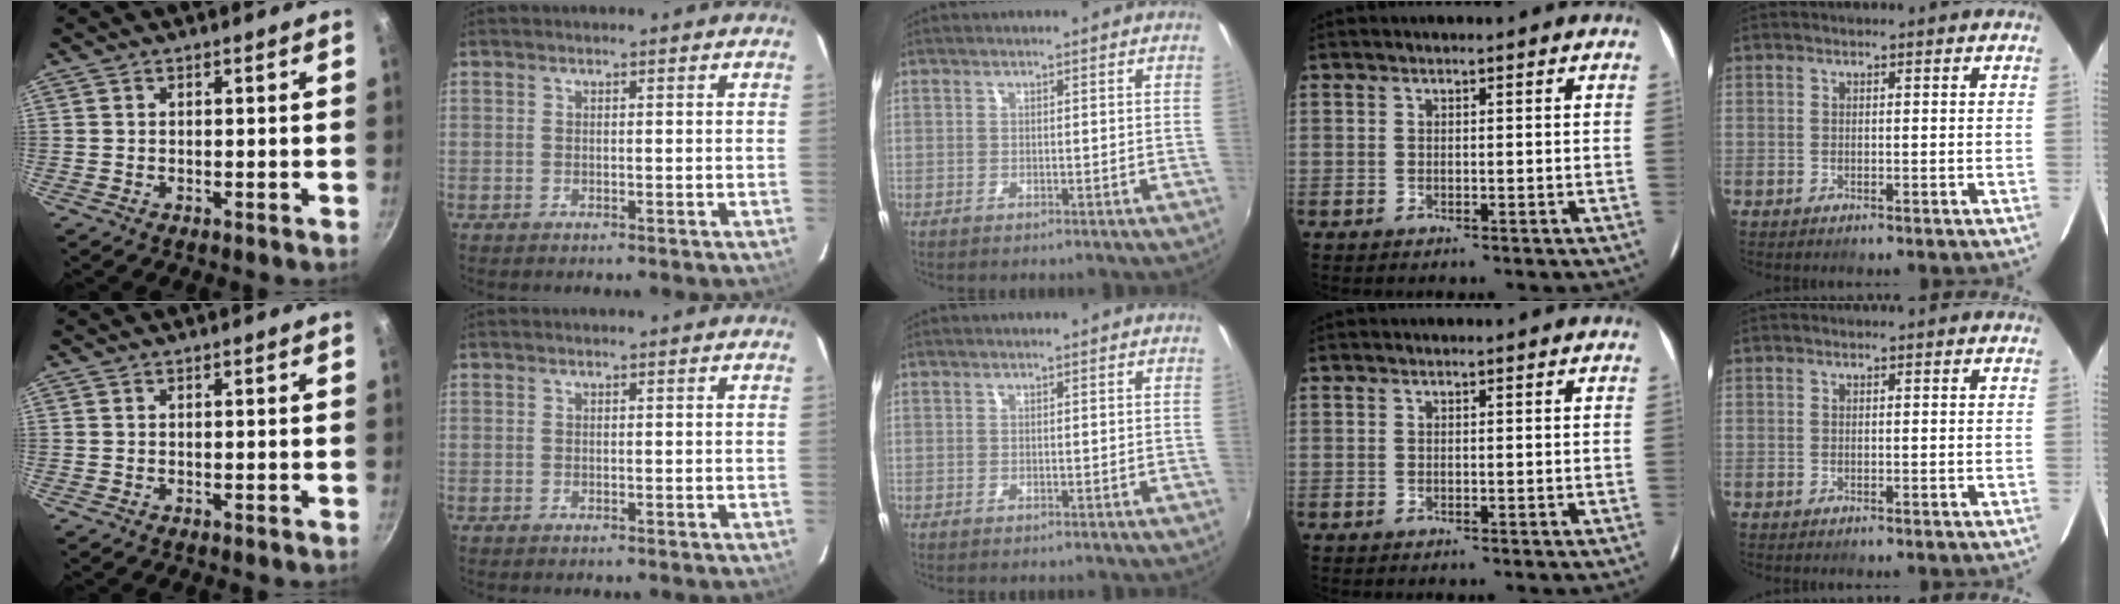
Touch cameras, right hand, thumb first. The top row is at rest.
{}